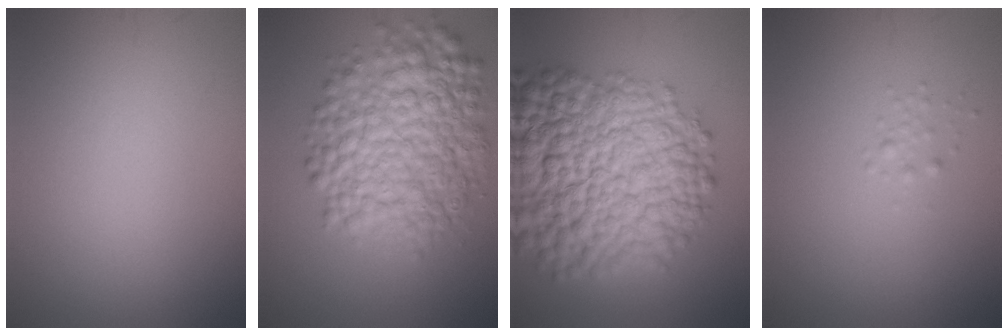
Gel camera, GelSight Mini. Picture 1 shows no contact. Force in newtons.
{"total": 9.5, "press": 9.5, "slide": 0.2}
{"total": 15.3, "press": 15.3, "slide": 0.7}
{"total": 0.7, "press": 0.7, "slide": 0.0}